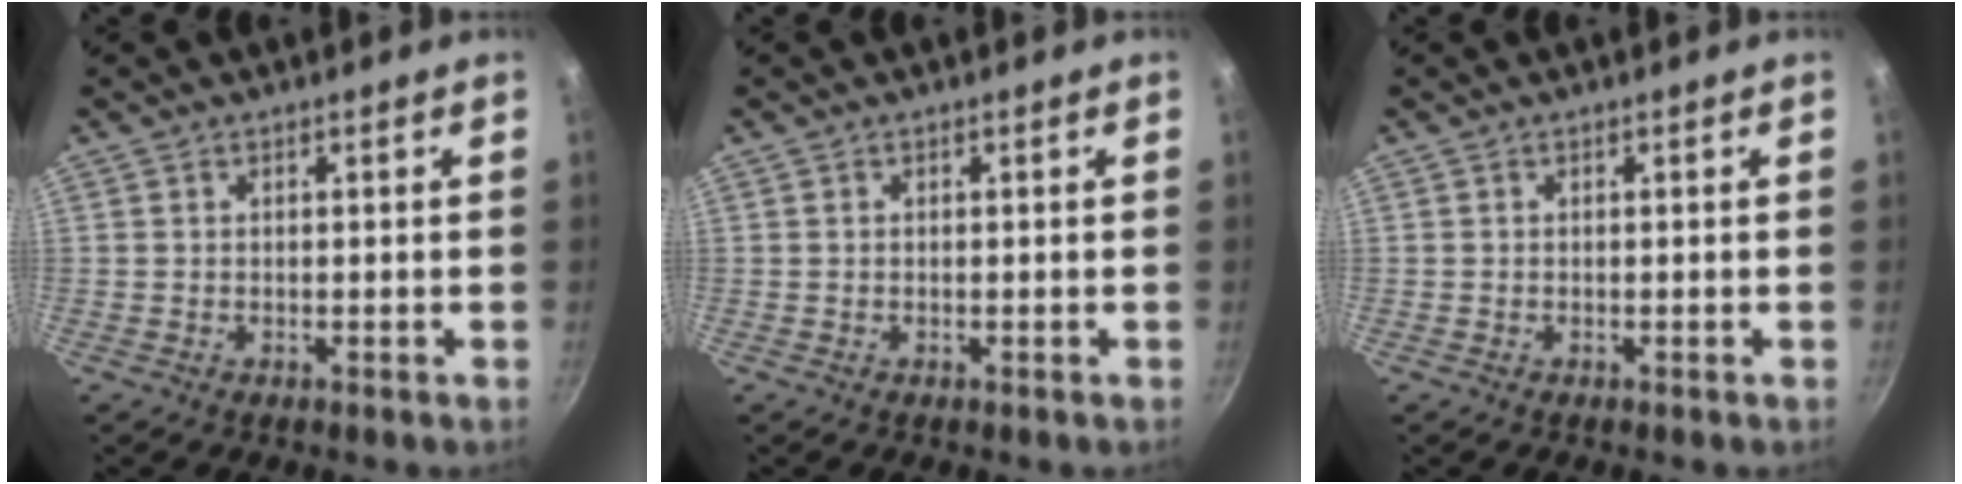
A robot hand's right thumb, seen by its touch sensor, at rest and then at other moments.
{"total": 0.0}
{"total": 0.0}